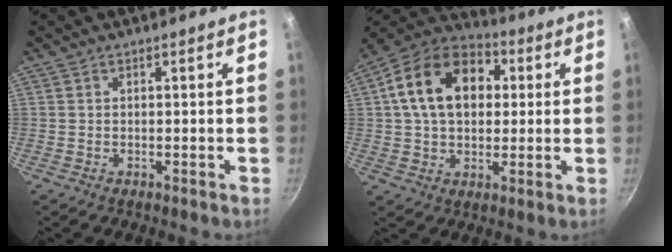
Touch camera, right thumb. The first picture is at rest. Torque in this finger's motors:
{"motor_torque": [0.52, 3.76, 0.93, -0.61, 0.41]}